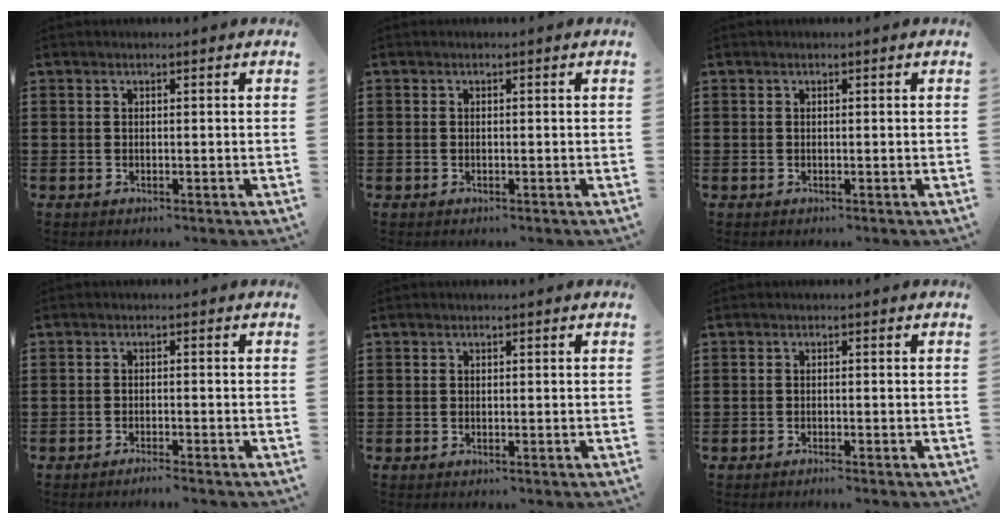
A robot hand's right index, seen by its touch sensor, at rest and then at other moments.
{"total": 0.0}
{"total": 0.0}
{"total": 1.5, "force": [-1.4, -0.2, 0.4], "torque": [-0.008, 0.001, -0.027]}
{"total": 0.0}
{"total": 0.7, "force": [-0.7, -0.1, 0.2], "torque": [-0.006, -0.002, -0.014]}